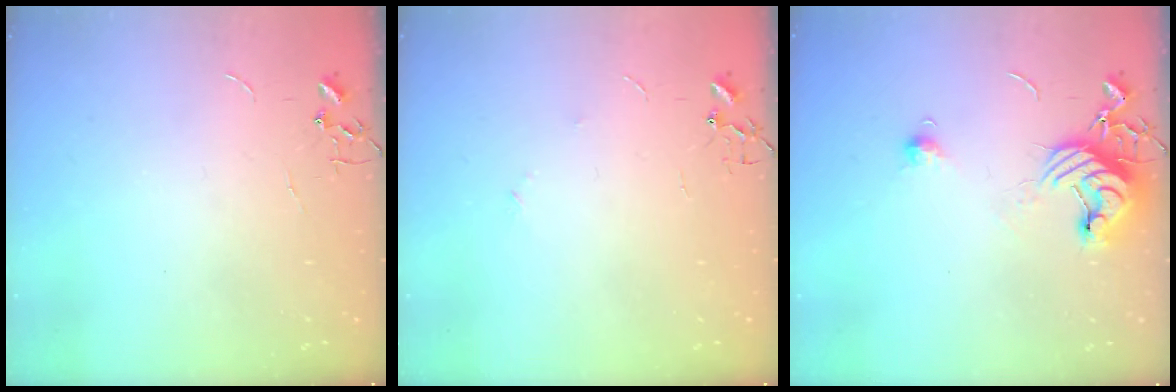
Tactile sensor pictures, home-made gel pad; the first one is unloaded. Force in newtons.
{"total": 4.1, "press": 4.0, "slide": 0.5}
{"total": 11.4, "press": 11.3, "slide": 1.1}